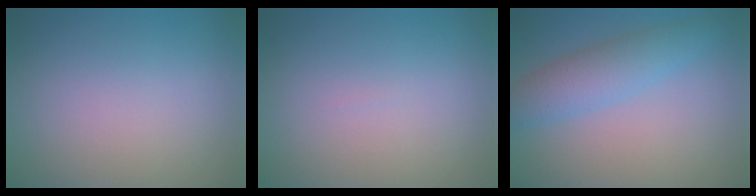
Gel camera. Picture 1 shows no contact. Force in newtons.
{"total": 0.0}
{"total": 3.6, "press": 3.6, "slide": 0.0}